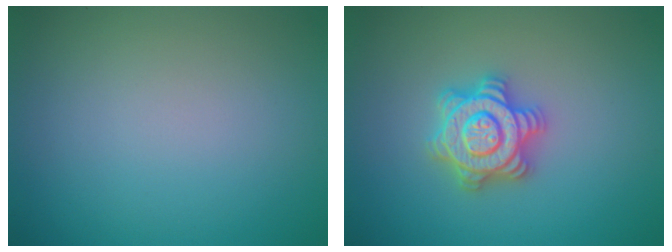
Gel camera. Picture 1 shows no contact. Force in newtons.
{"total": 4.8, "press": 4.8, "slide": 0.8}